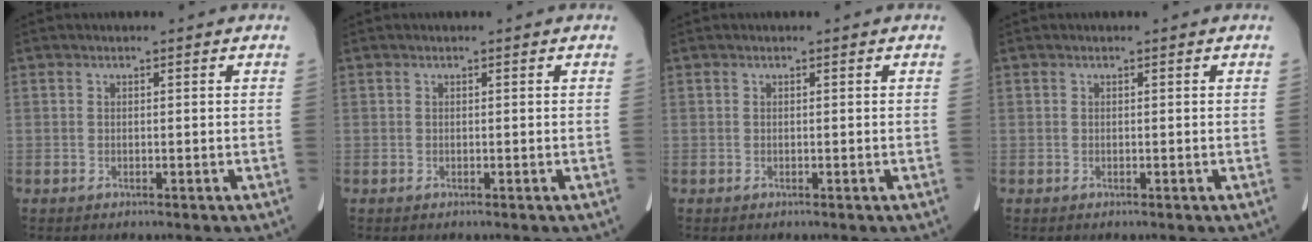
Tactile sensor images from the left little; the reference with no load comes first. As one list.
[{"total": 0.0}, {"total": 0.0}, {"total": 0.0}]